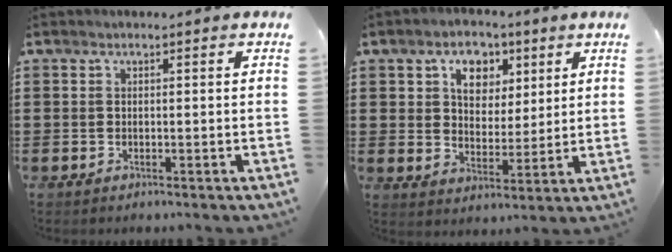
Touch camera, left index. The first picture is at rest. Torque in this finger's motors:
{"motor_torque": [1.57, -0.57, 0.36, 0.10]}